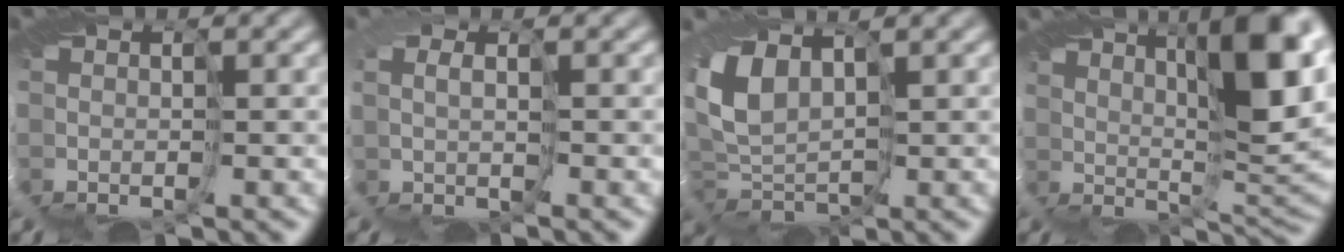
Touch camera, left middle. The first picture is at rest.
{"total": 0.6, "force": [0.1, -0.2, 0.6], "torque": [-0.012, 0.000, 0.004]}
{"total": 3.9, "force": [1.2, 2.5, 2.7], "torque": [-0.077, 0.000, 0.018]}
{"total": 10.5, "force": [4.4, 2.5, 9.2], "torque": [-0.135, 0.003, 0.071]}